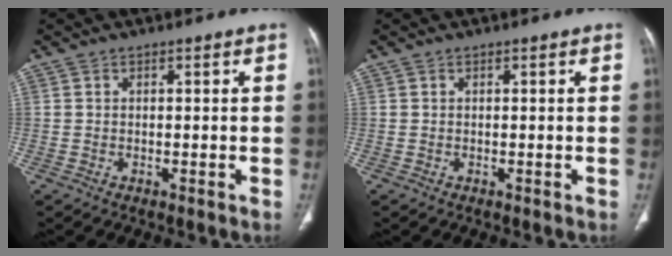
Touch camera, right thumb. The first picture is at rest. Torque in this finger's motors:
{"motor_torque": [-0.01, 0.01, -0.29, -0.29, 0.01]}